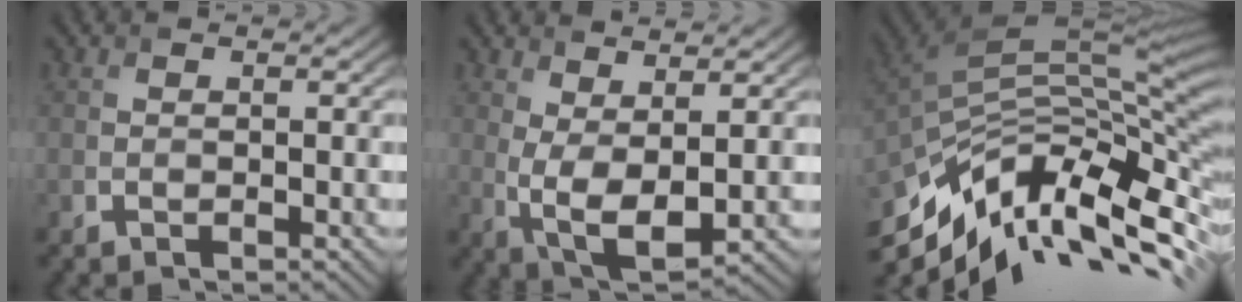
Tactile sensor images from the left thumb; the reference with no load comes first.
{"total": 6.0, "force": [1.7, 2.4, 5.2], "torque": [-0.115, -0.002, 0.034]}
{"total": 14.4, "force": [-7.3, 5.0, 11.3], "torque": [-0.238, -0.005, -0.131]}